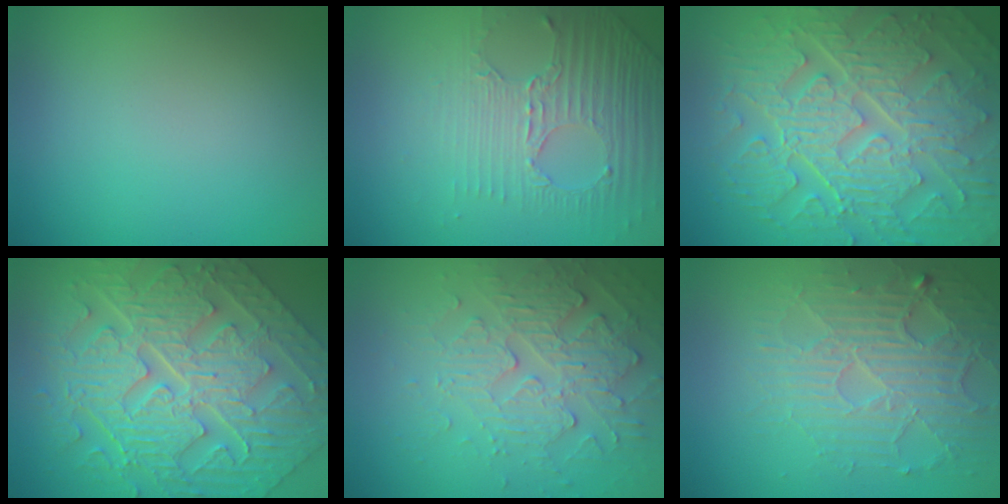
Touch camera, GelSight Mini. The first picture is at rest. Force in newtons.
{"total": 4.6, "press": 3.0, "slide": 3.4}
{"total": 10.3, "press": 7.0, "slide": 7.6}
{"total": 10.8, "press": 8.0, "slide": 7.3}
{"total": 4.1, "press": 3.5, "slide": 2.2}
{"total": 4.7, "press": 4.1, "slide": 2.3}